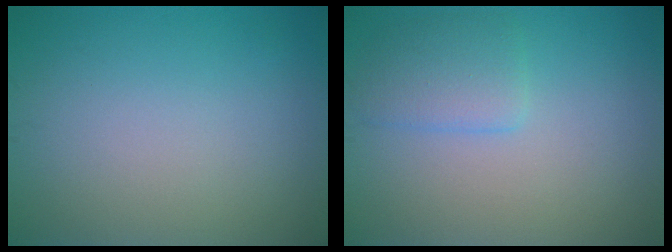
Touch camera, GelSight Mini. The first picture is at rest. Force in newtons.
{"total": 2.6, "press": 2.6, "slide": 0.1}